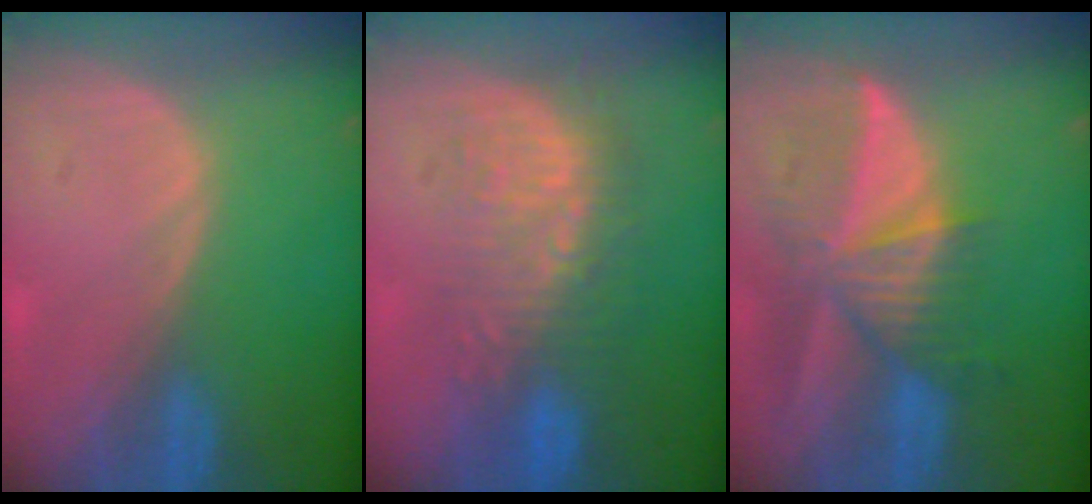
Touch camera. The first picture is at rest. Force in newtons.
{"total": 8.9, "press": 8.7, "slide": 1.9}
{"total": 9.9, "press": 8.7, "slide": 4.7}